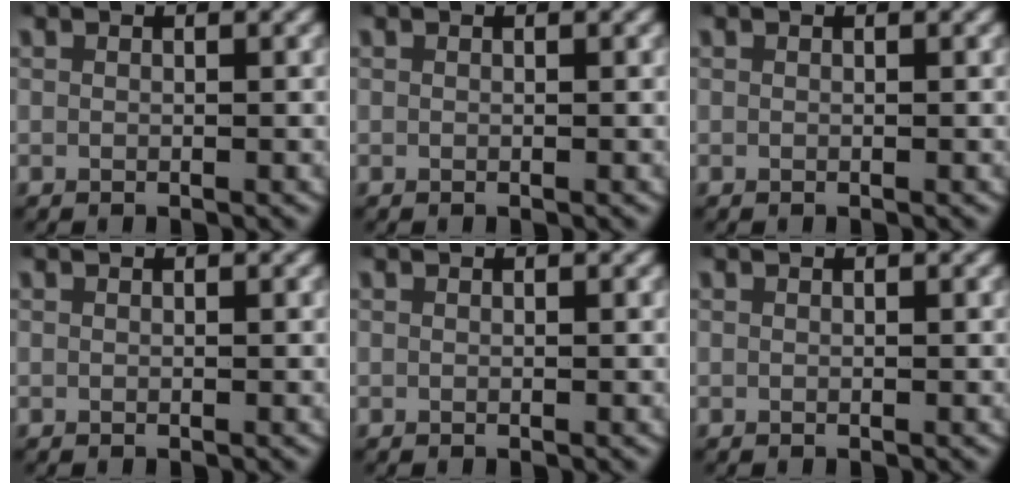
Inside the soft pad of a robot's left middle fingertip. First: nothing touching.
{"total": 0.0}
{"total": 0.0}
{"total": 0.0}
{"total": 0.0}
{"total": 0.0}